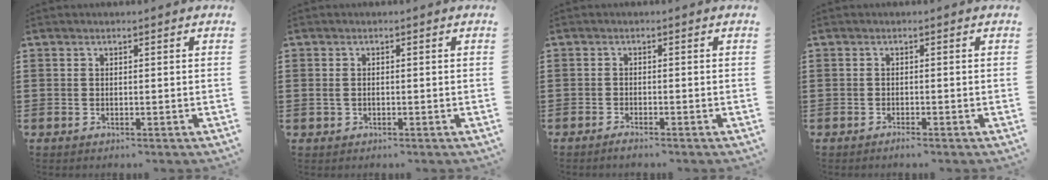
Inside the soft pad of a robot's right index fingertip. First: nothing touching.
{"total": 1.0, "force": [-0.1, 0.8, 0.6], "torque": [-0.015, 0.006, -0.003]}
{"total": 1.0, "force": [-1.0, 0.0, 0.3], "torque": [-0.009, -0.004, -0.018]}
{"total": 0.9, "force": [-0.8, 0.0, 0.3], "torque": [-0.009, -0.004, -0.016]}